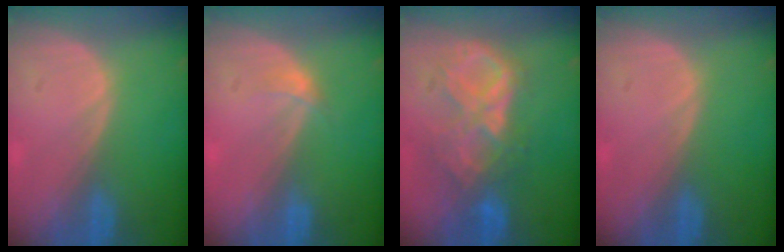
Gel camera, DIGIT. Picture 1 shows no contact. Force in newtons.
{"total": 1.2, "press": 1.2, "slide": 0.1}
{"total": 8.8, "press": 7.6, "slide": 4.3}
{"total": 0.0}